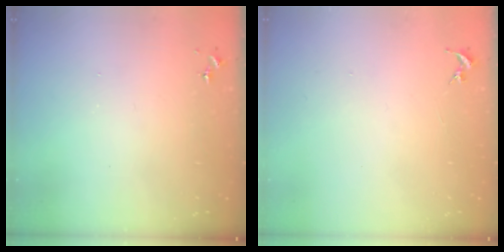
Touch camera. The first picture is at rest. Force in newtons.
{"total": 0.0}